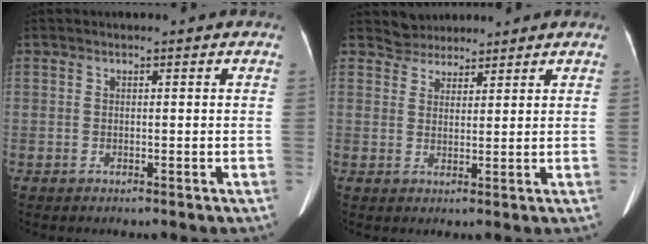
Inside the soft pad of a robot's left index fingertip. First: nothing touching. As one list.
[{"total": 3.2, "force": [2.9, 1.3, -0.5], "torque": [0.008, 0.017, 0.049]}]